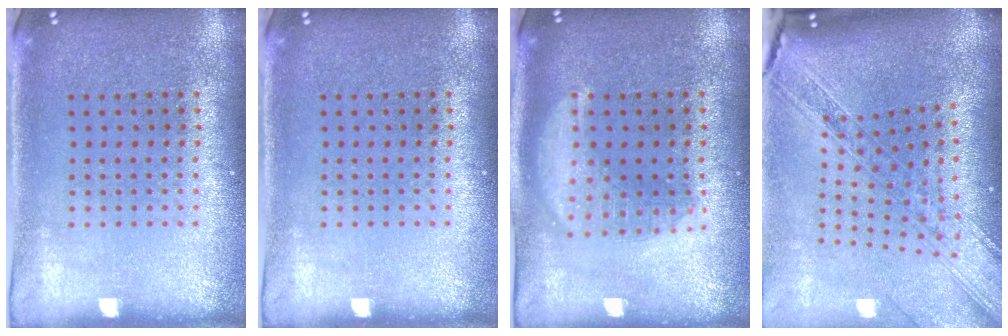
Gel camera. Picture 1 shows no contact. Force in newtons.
{"total": 0.0}
{"total": 1.9, "press": 1.9, "slide": 0.2}
{"total": 2.7, "press": 2.1, "slide": 1.6}